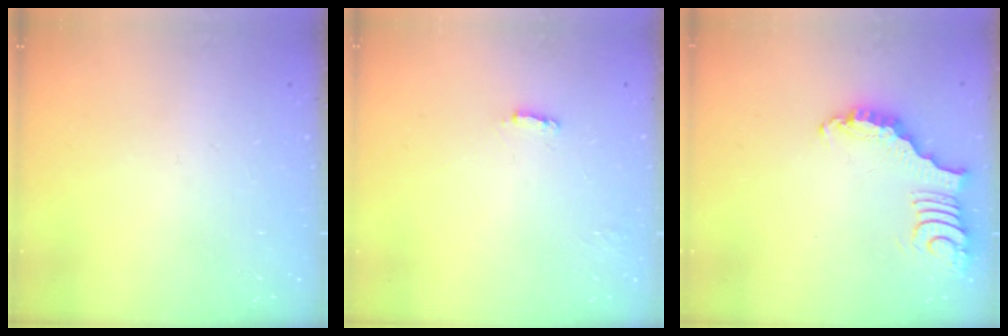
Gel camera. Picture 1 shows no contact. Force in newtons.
{"total": 2.2, "press": 2.2, "slide": 0.1}
{"total": 3.4, "press": 3.3, "slide": 0.7}